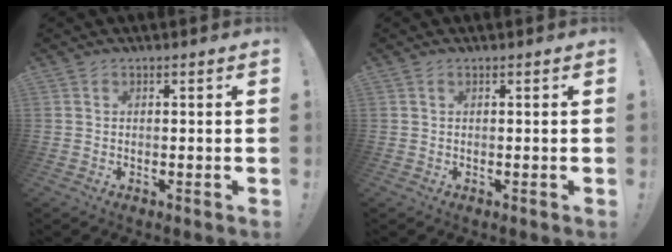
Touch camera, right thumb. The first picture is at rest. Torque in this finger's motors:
{"motor_torque": [-0.18, 0.07, -0.15, 0.19, 0.02]}